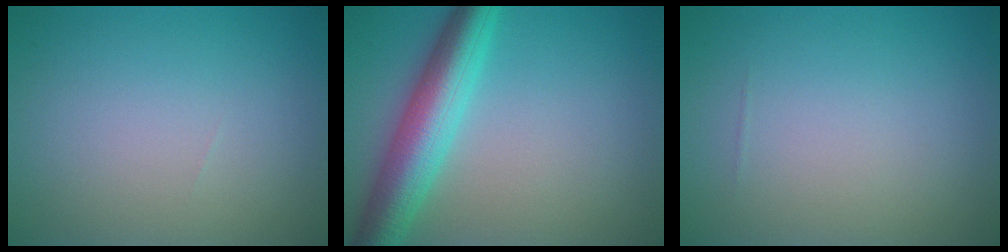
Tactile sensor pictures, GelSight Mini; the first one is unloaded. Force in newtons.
{"total": 6.8, "press": 6.8, "slide": 0.1}
{"total": 0.0}